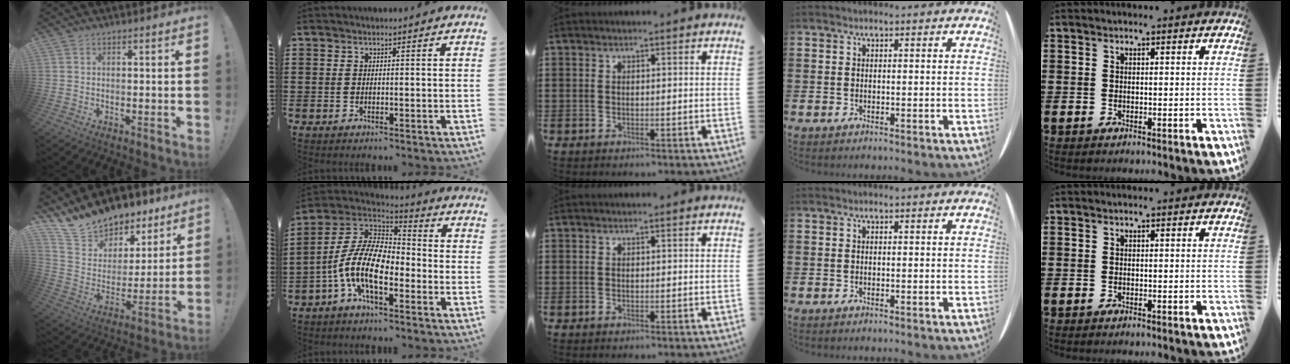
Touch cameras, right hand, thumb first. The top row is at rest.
{"thumb": {"total": 14.8, "force": [13.3, 6.1, 2.1], "torque": [-0.060, -0.112, 0.249]}, "index": {"total": 12.7, "force": [-4.3, 5.9, 10.4], "torque": [-0.254, -0.012, -0.094]}}